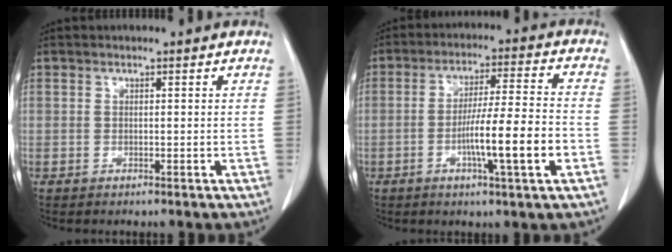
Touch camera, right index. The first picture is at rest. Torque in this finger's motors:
{"motor_torque": [1.41, -0.59, 0.74, 0.14]}